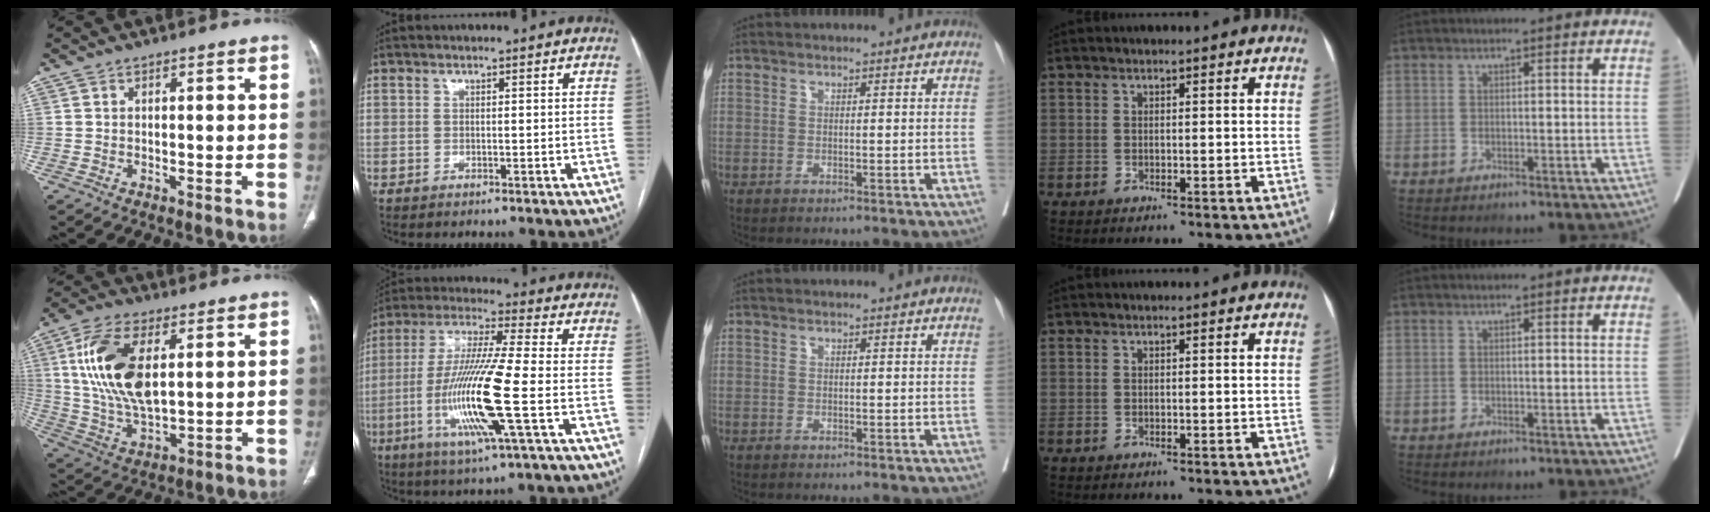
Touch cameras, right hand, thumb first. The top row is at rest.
{"thumb": {"total": 16.5, "force": [4.1, 8.1, 13.8], "torque": [-0.272, -0.013, 0.084]}, "index": {"total": 15.5, "force": [-3.7, -0.2, 15.1], "torque": [-0.311, -0.016, -0.078]}}